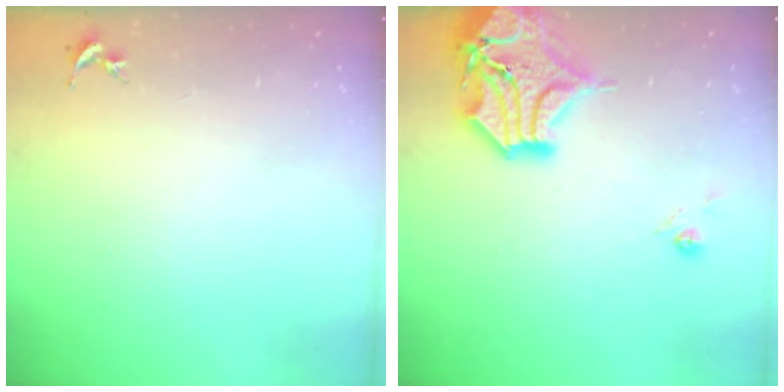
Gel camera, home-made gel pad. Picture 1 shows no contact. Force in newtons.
{"total": 16.2, "press": 16.0, "slide": 2.6}